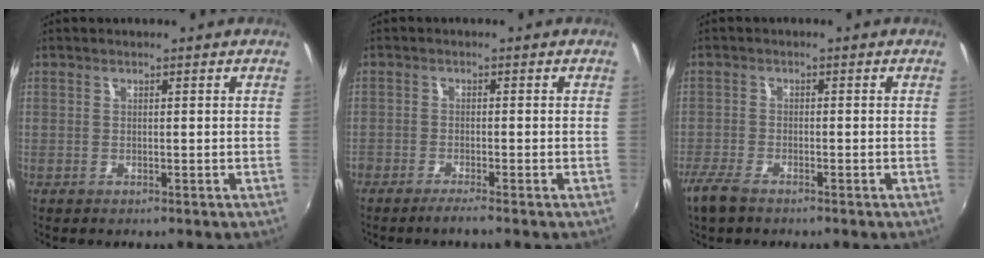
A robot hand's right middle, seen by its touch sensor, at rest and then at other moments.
{"total": 2.3, "force": [-2.0, -0.2, 1.2], "torque": [-0.037, -0.004, -0.041]}
{"total": 4.7, "force": [-3.6, 1.5, 2.6], "torque": [-0.075, -0.012, -0.074]}